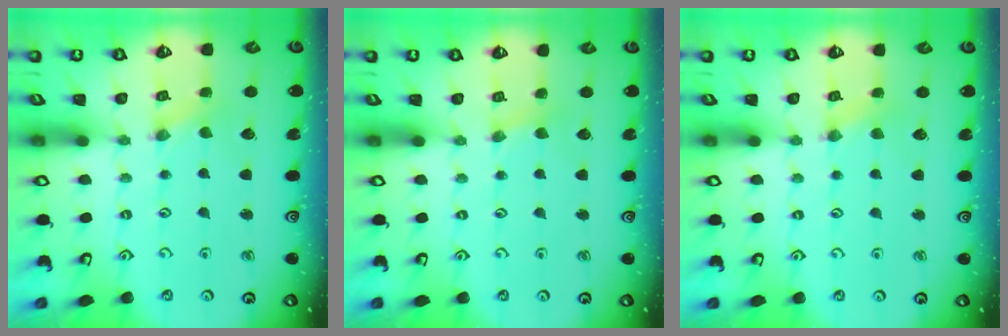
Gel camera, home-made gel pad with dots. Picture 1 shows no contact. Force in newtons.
{"total": 1.6, "press": 1.5, "slide": 0.3}
{"total": 2.6, "press": 2.6, "slide": 0.3}